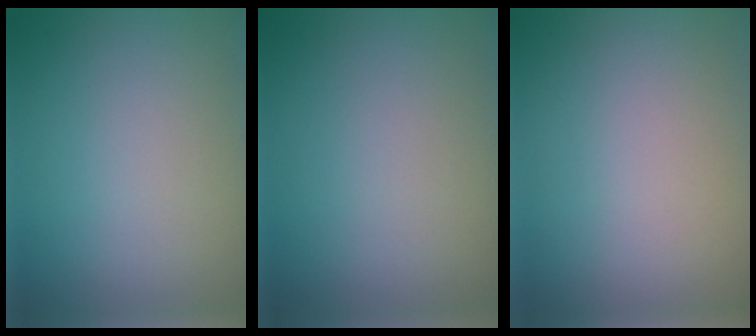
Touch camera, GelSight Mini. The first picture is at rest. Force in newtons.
{"total": 0.0}
{"total": 0.0}